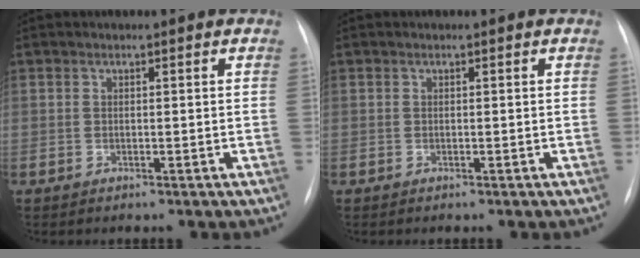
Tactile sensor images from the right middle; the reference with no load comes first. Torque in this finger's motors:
{"motor_torque": [0.58, -0.66, -0.03, 0.01]}